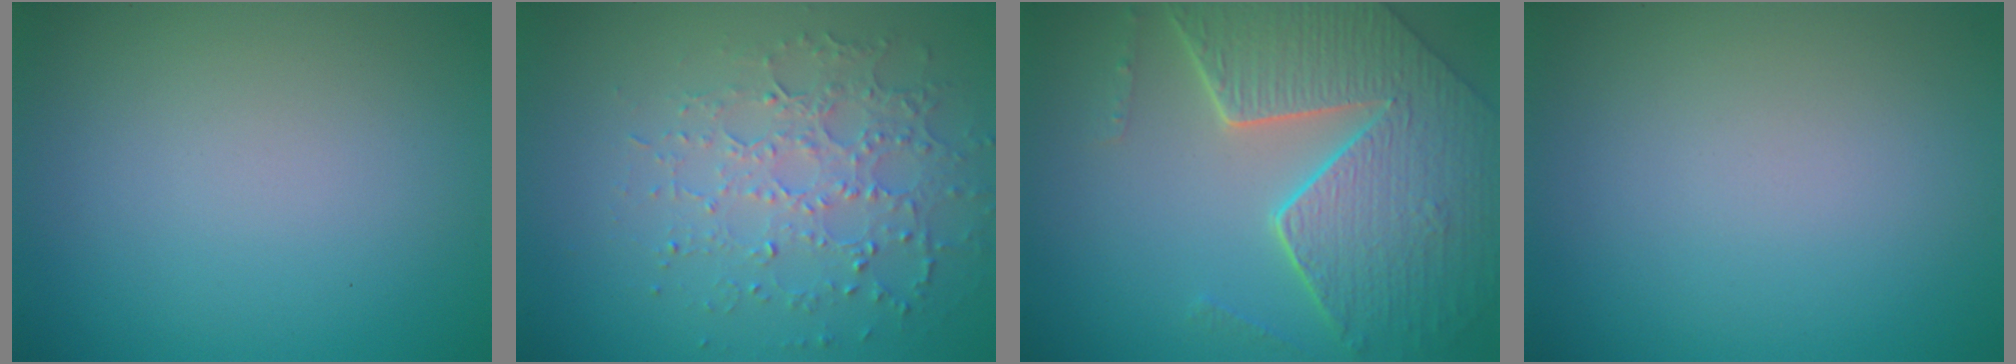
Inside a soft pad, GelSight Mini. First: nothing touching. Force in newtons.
{"total": 3.8, "press": 3.4, "slide": 1.7}
{"total": 8.2, "press": 5.9, "slide": 5.7}
{"total": 0.0}